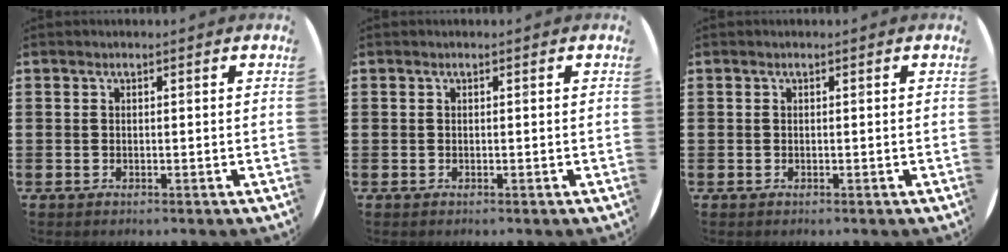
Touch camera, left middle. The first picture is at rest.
{"total": 0.0}
{"total": 0.0}